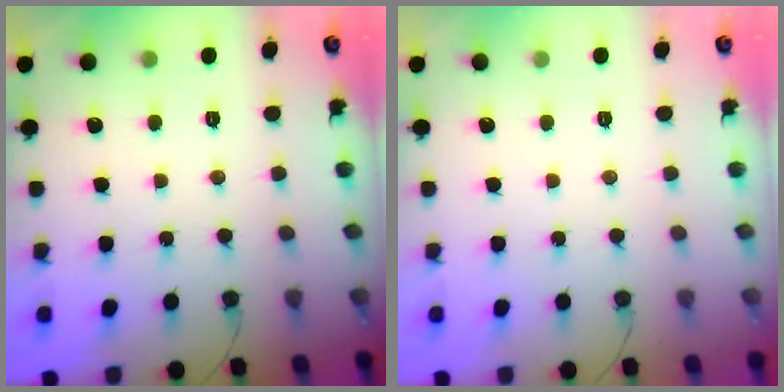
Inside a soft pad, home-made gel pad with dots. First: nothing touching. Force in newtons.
{"total": 0.0}